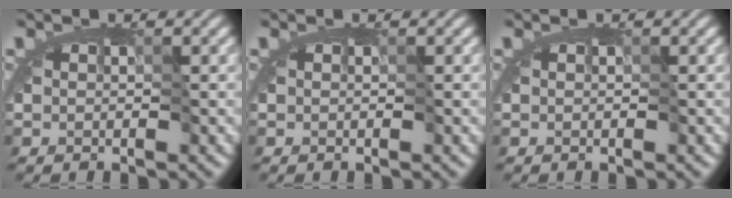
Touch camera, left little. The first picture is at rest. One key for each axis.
{"total": 0.0}
{"total": 0.0}